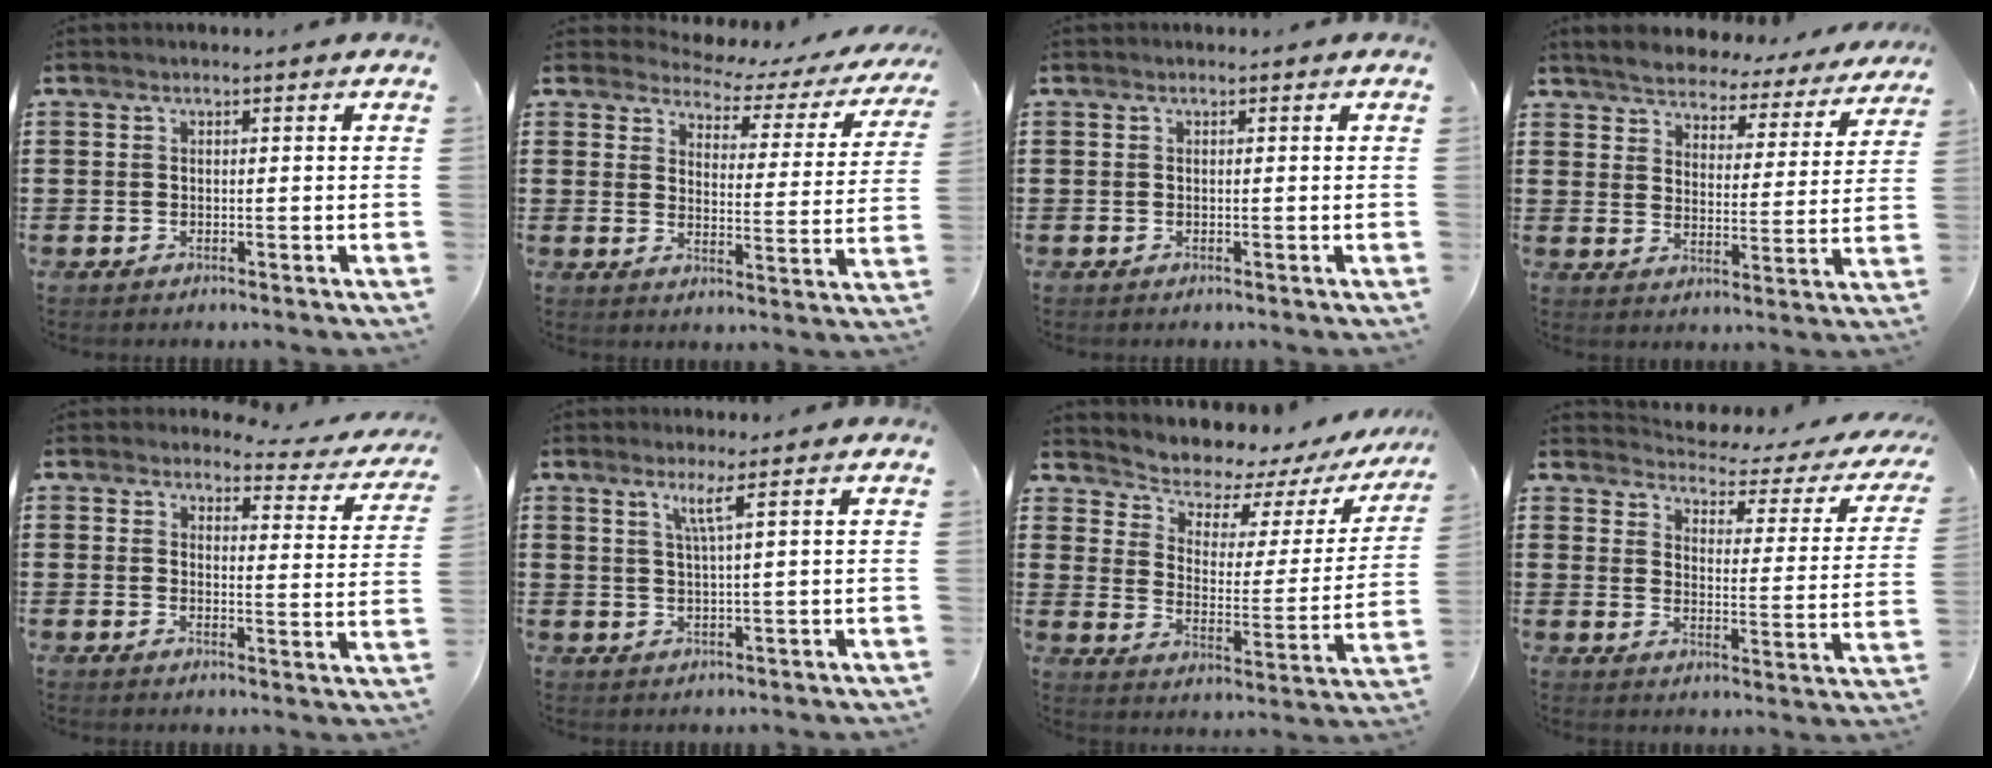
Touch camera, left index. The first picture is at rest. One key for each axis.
{"total": 3.0, "fx": 2.8, "fy": 1.0, "fz": 0.6, "tx": -0.025, "ty": -0.025, "tz": 0.038}
{"total": 0.0}
{"total": 4.6, "fx": 4.5, "fy": 0.3, "fz": 0.1, "tx": -0.031, "ty": -0.036, "tz": 0.075}
{"total": 3.7, "fx": 3.4, "fy": 0.9, "fz": 1.0, "tx": -0.030, "ty": -0.016, "tz": 0.058}
{"total": 3.1, "fx": 1.5, "fy": -0.4, "fz": 2.8, "tx": -0.059, "ty": -0.007, "tz": 0.024}
{"total": 4.7, "fx": 4.2, "fy": 1.9, "fz": 1.0, "tx": -0.041, "ty": -0.038, "tz": 0.064}
{"total": 2.7, "fx": 2.5, "fy": 0.4, "fz": 0.9, "tx": -0.039, "ty": -0.025, "tz": 0.033}